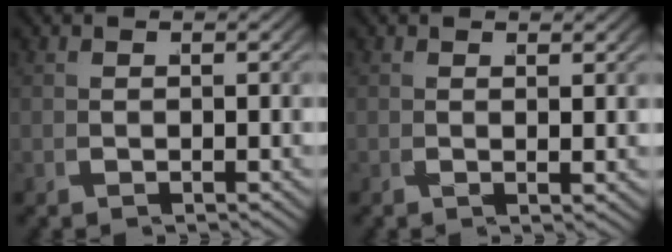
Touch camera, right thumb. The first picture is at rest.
{"total": 0.9, "force": [0.5, 0.0, 0.8], "torque": [-0.016, -0.004, 0.009]}